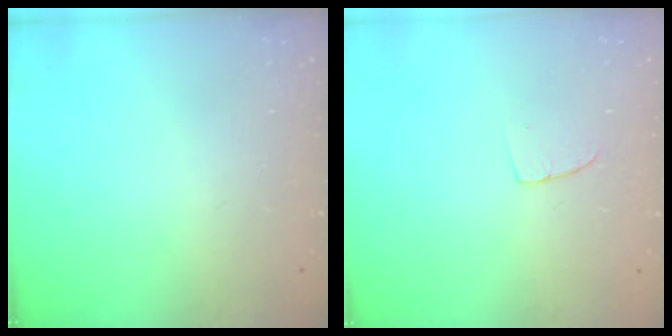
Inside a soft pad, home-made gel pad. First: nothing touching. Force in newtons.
{"total": 2.9, "press": 2.9, "slide": 0.2}